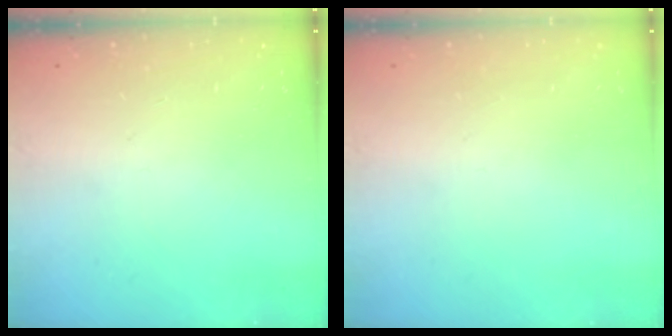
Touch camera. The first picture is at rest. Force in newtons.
{"total": 0.0}